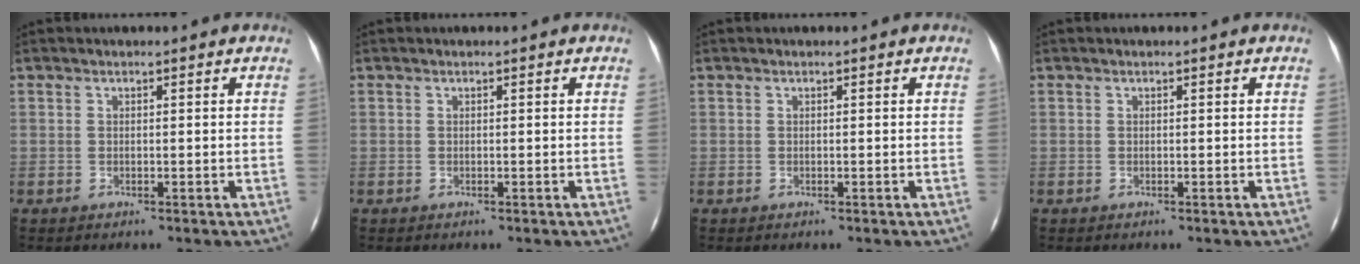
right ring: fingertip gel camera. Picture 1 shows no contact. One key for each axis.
{"total": 0.0}
{"total": 0.0}
{"total": 0.0}